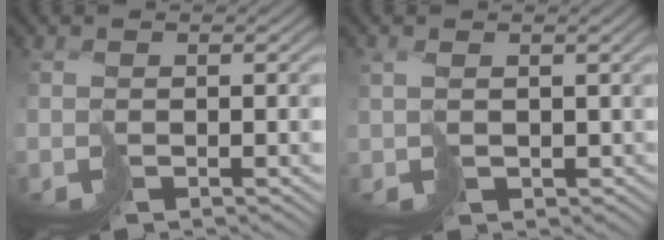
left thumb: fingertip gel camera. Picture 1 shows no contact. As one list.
[{"total": 2.0, "force": [1.0, 1.1, 1.3], "torque": [-0.032, -0.001, 0.028]}]